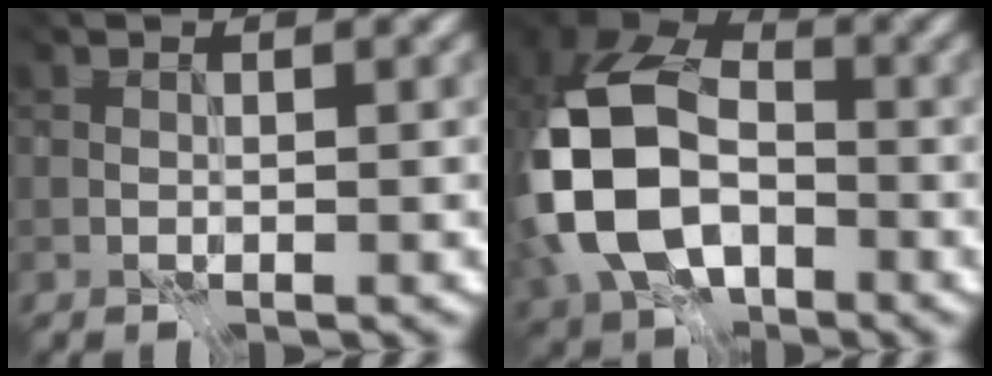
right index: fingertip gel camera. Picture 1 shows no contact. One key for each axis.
{"total": 11.6, "fx": -4.6, "fy": 7.3, "fz": 7.7, "tx": -0.202, "ty": -0.035, "tz": -0.063}